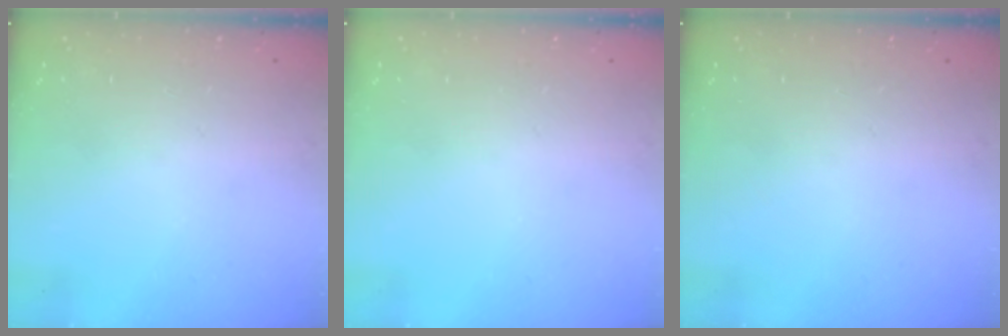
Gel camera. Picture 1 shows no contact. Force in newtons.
{"total": 0.0}
{"total": 0.0}